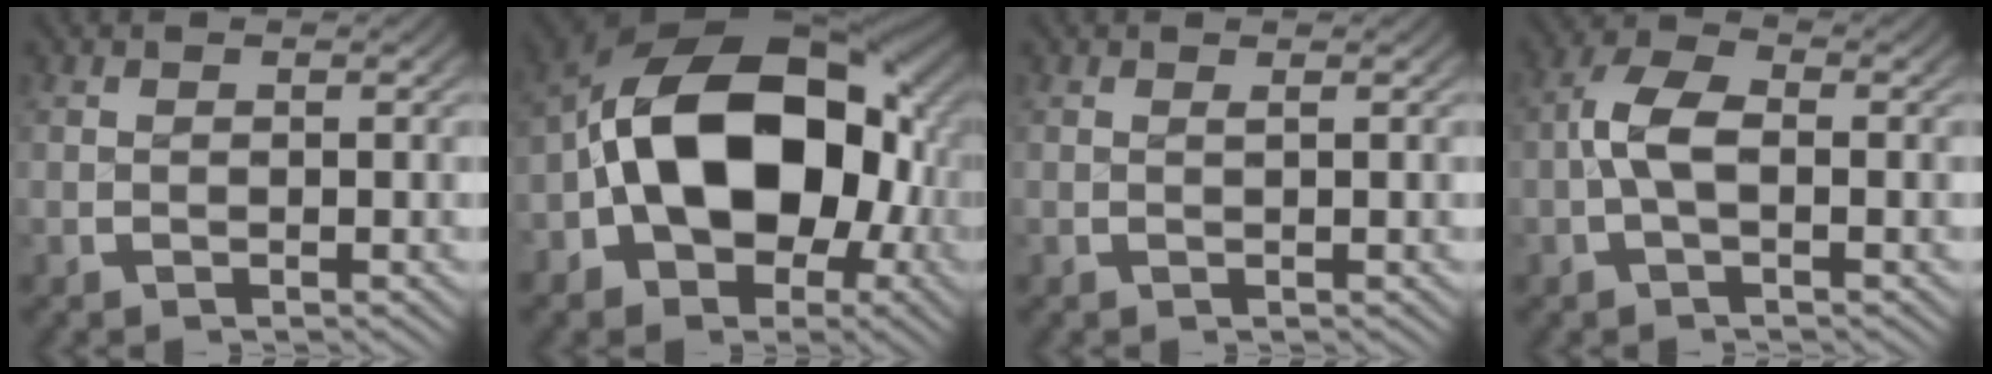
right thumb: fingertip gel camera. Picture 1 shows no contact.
{"total": 20.2, "force": [-1.6, 14.1, 14.3], "torque": [-0.285, -0.060, -0.012]}
{"total": 0.5, "force": [0.4, -0.1, 0.3], "torque": [-0.003, 0.000, 0.006]}
{"total": 4.4, "force": [-0.5, 2.5, 3.6], "torque": [-0.085, -0.008, -0.011]}